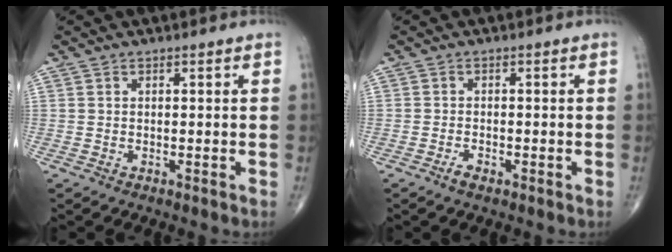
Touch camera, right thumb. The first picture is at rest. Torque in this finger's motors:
{"motor_torque": [-0.13, 0.42, -0.08, -0.11, 0.07]}